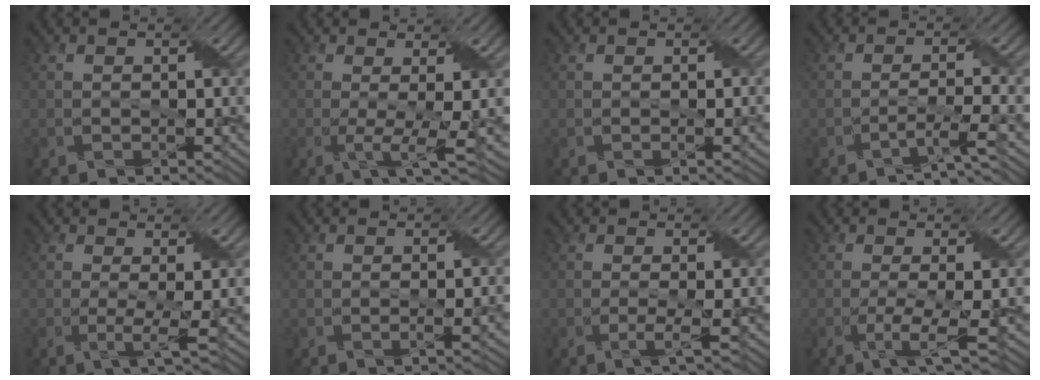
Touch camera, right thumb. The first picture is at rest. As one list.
[{"total": 4.9, "force": [-0.4, 1.0, 4.8], "torque": [-0.085, -0.003, -0.005]}, {"total": 1.5, "force": [0.0, 0.4, 1.4], "torque": [-0.018, 0.003, -0.002]}, {"total": 3.0, "force": [-1.9, 0.1, 2.3], "torque": [-0.042, 0.009, -0.048]}, {"total": 3.0, "force": [-0.1, 0.5, 3.0], "torque": [-0.057, -0.003, -0.005]}, {"total": 2.0, "force": [-0.1, 0.5, 1.9], "torque": [-0.024, 0.003, -0.006]}, {"total": 2.0, "force": [-0.2, 0.4, 2.0], "torque": [-0.036, -0.003, -0.011]}, {"total": 4.1, "force": [-1.1, 0.6, 3.9], "torque": [-0.069, 0.000, -0.024]}]